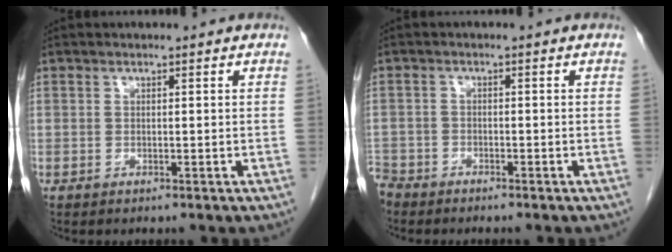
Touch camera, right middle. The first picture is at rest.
{"total": 3.8, "force": [-3.5, 1.6, 0.2], "torque": [-0.005, -0.003, -0.072]}